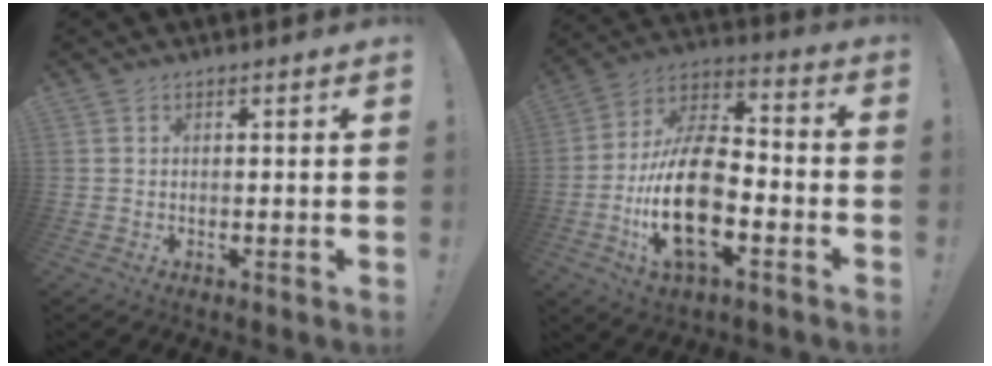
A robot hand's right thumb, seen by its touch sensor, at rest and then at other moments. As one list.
[{"total": 20.8, "force": [-5.8, 10.8, 16.8], "torque": [-0.332, 0.024, -0.094]}]